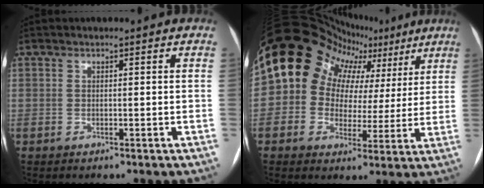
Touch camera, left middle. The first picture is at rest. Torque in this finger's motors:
{"motor_torque": [1.64, -0.50, 1.05, 0.21]}